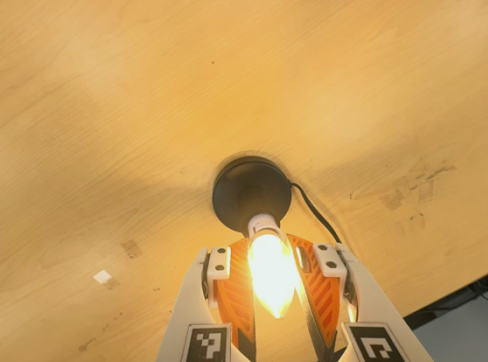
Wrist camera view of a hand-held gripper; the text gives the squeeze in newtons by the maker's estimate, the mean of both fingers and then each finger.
{"total": 13.4, "left": 13.0, "right": 13.9}